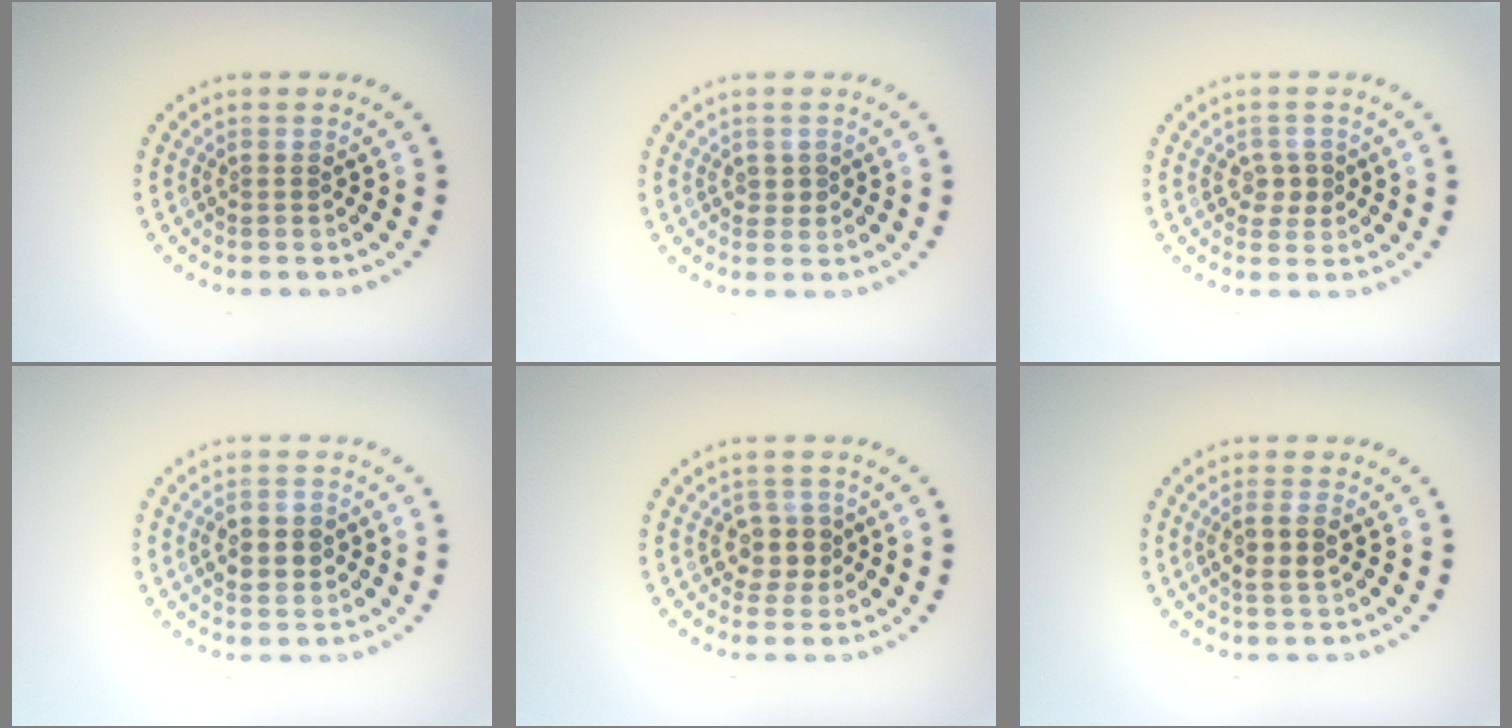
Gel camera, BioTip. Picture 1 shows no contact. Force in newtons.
{"total": 0.6, "press": 0.6, "slide": 0.2}
{"total": 1.8, "press": 1.7, "slide": 0.5}
{"total": 3.0, "press": 3.0, "slide": 0.2}
{"total": 2.6, "press": 2.3, "slide": 1.3}
{"total": 2.3, "press": 2.2, "slide": 0.7}